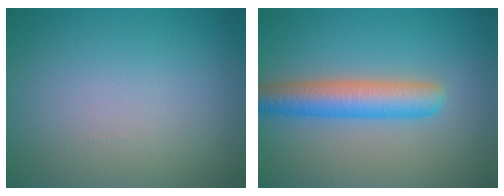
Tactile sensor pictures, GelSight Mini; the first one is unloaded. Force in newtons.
{"total": 5.0, "press": 5.0, "slide": 0.1}